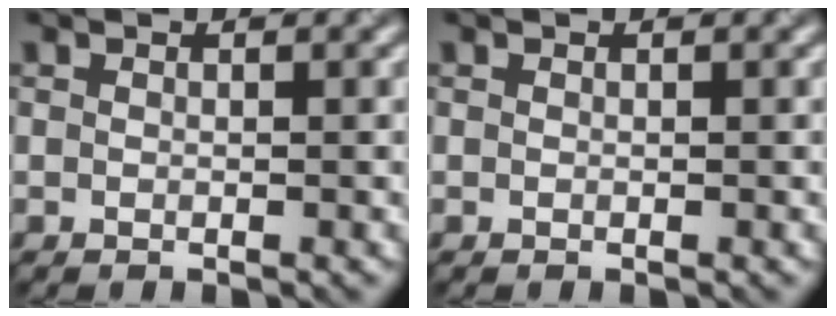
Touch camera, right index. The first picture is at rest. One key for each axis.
{"total": 0.0}